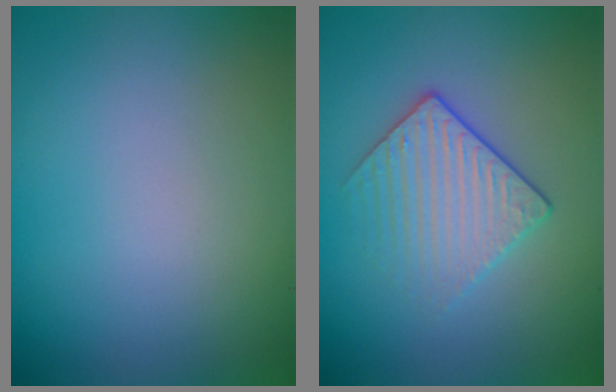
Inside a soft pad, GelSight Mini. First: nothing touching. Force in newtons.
{"total": 3.1, "press": 2.8, "slide": 1.3}